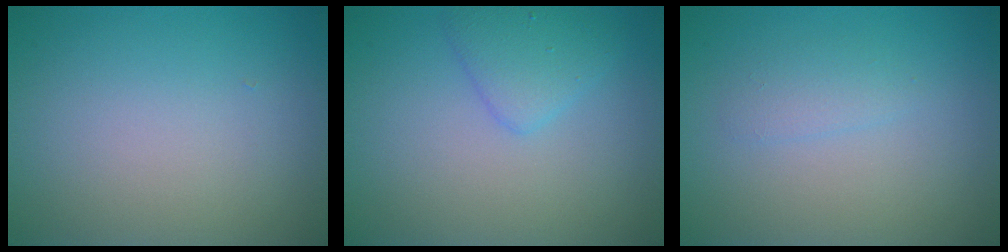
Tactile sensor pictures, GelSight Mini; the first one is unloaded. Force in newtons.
{"total": 2.3, "press": 2.3, "slide": 0.0}
{"total": 1.2, "press": 1.2, "slide": 0.1}